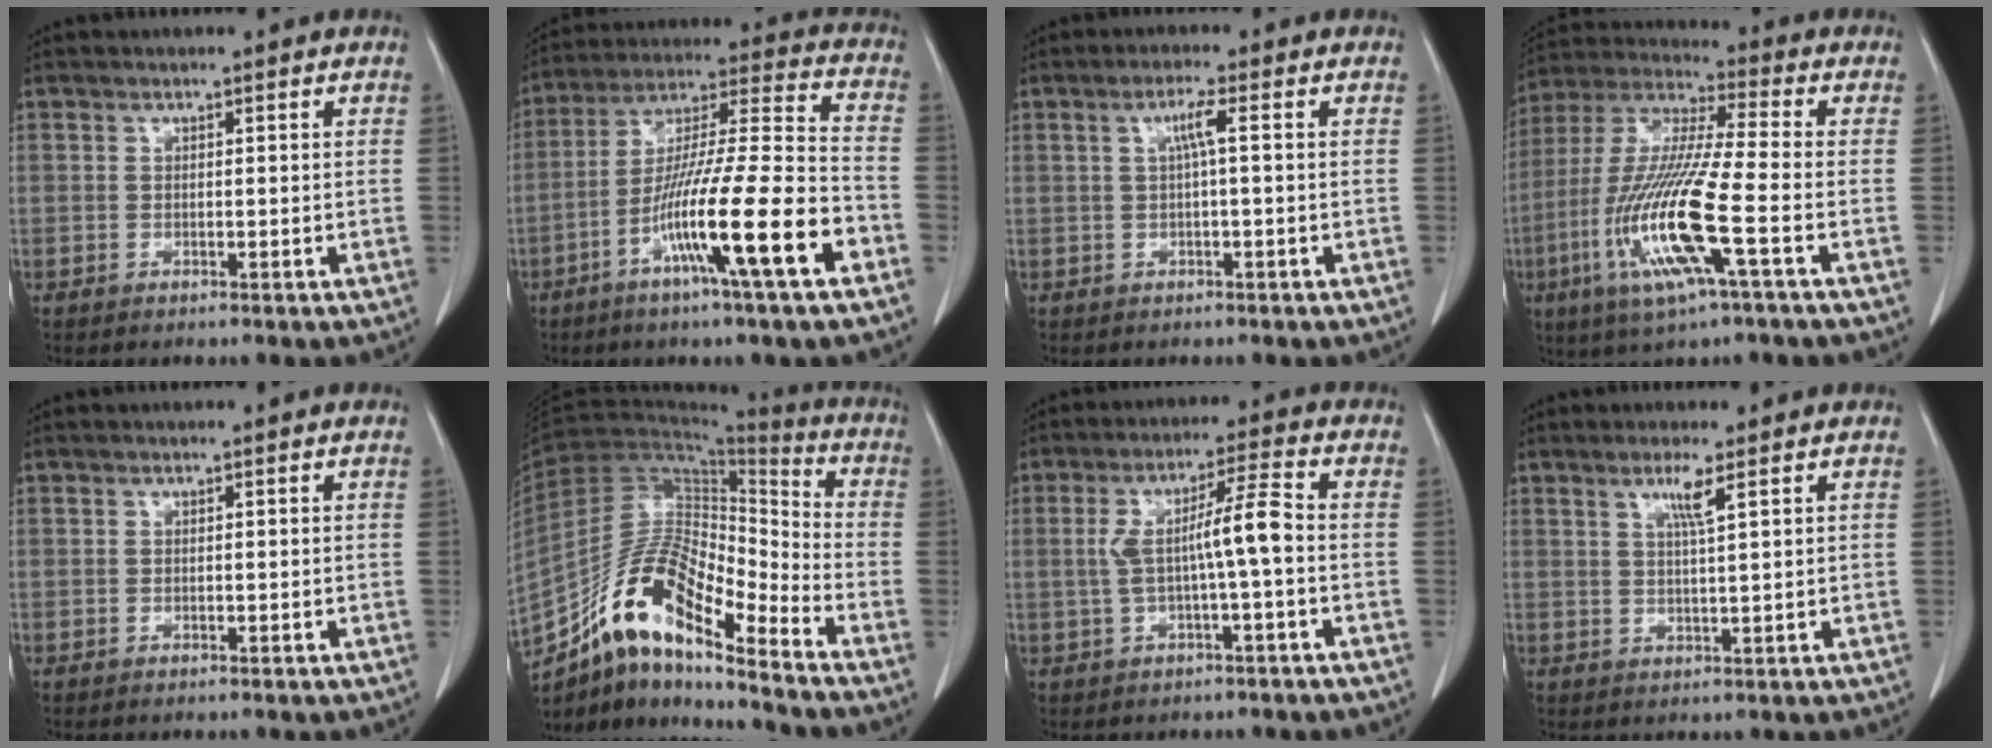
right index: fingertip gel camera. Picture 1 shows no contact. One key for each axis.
{"total": 18.3, "fx": -8.0, "fy": -0.1, "fz": 16.5, "tx": -0.296, "ty": -0.016, "tz": -0.141}
{"total": 2.7, "fx": 0.4, "fy": -0.2, "fz": 2.7, "tx": -0.052, "ty": 0.005, "tz": 0.009}
{"total": 16.4, "fx": -5.3, "fy": 0.5, "fz": 15.5, "tx": -0.330, "ty": -0.018, "tz": -0.106}
{"total": 0.0}
{"total": 15.2, "fx": -10.9, "fy": 3.4, "fz": 10.1, "tx": -0.188, "ty": 0.029, "tz": -0.193}
{"total": 7.1, "fx": -0.5, "fy": 0.2, "fz": 7.1, "tx": -0.135, "ty": 0.022, "tz": -0.007}
{"total": 3.2, "fx": 1.7, "fy": -0.6, "fz": 2.7, "tx": -0.055, "ty": -0.003, "tz": 0.034}